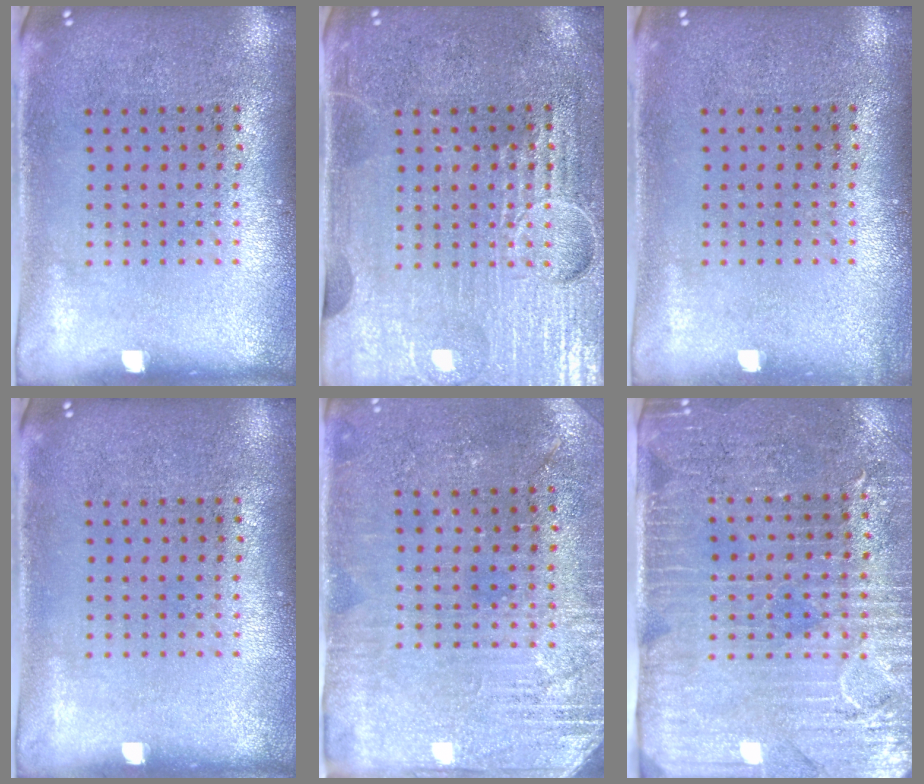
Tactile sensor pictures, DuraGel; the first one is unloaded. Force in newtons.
{"total": 4.2, "press": 4.1, "slide": 1.1}
{"total": 0.5, "press": 0.5, "slide": 0.1}
{"total": 0.0}
{"total": 2.9, "press": 2.8, "slide": 0.9}
{"total": 3.5, "press": 3.2, "slide": 1.4}